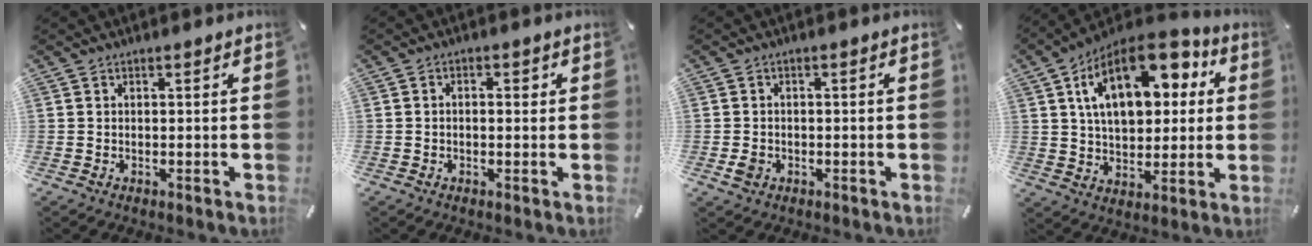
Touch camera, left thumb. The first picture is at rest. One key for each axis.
{"total": 1.8, "fx": -0.5, "fy": 1.2, "fz": 1.3, "tx": -0.024, "ty": 0.007, "tz": -0.011}
{"total": 2.6, "fx": -0.8, "fy": 2.1, "fz": 1.4, "tx": -0.030, "ty": 0.001, "tz": -0.017}
{"total": 19.6, "fx": 7.5, "fy": 11.7, "fz": 13.8, "tx": -0.235, "ty": -0.021, "tz": 0.128}